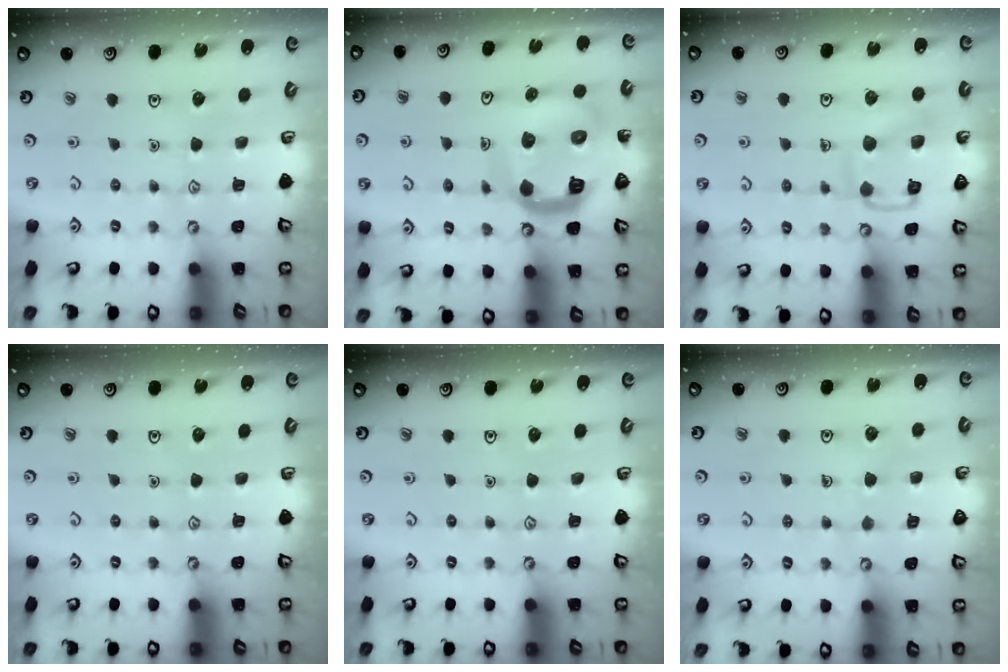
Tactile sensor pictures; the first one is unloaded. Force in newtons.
{"total": 15.5, "press": 15.4, "slide": 1.7}
{"total": 12.8, "press": 12.8, "slide": 1.1}
{"total": 0.0}
{"total": 0.0}
{"total": 4.4, "press": 4.4, "slide": 0.4}